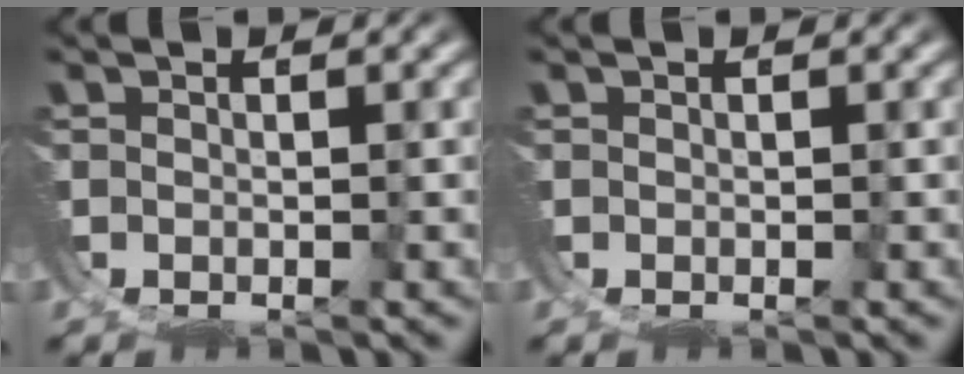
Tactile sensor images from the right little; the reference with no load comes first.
{"total": 0.0}